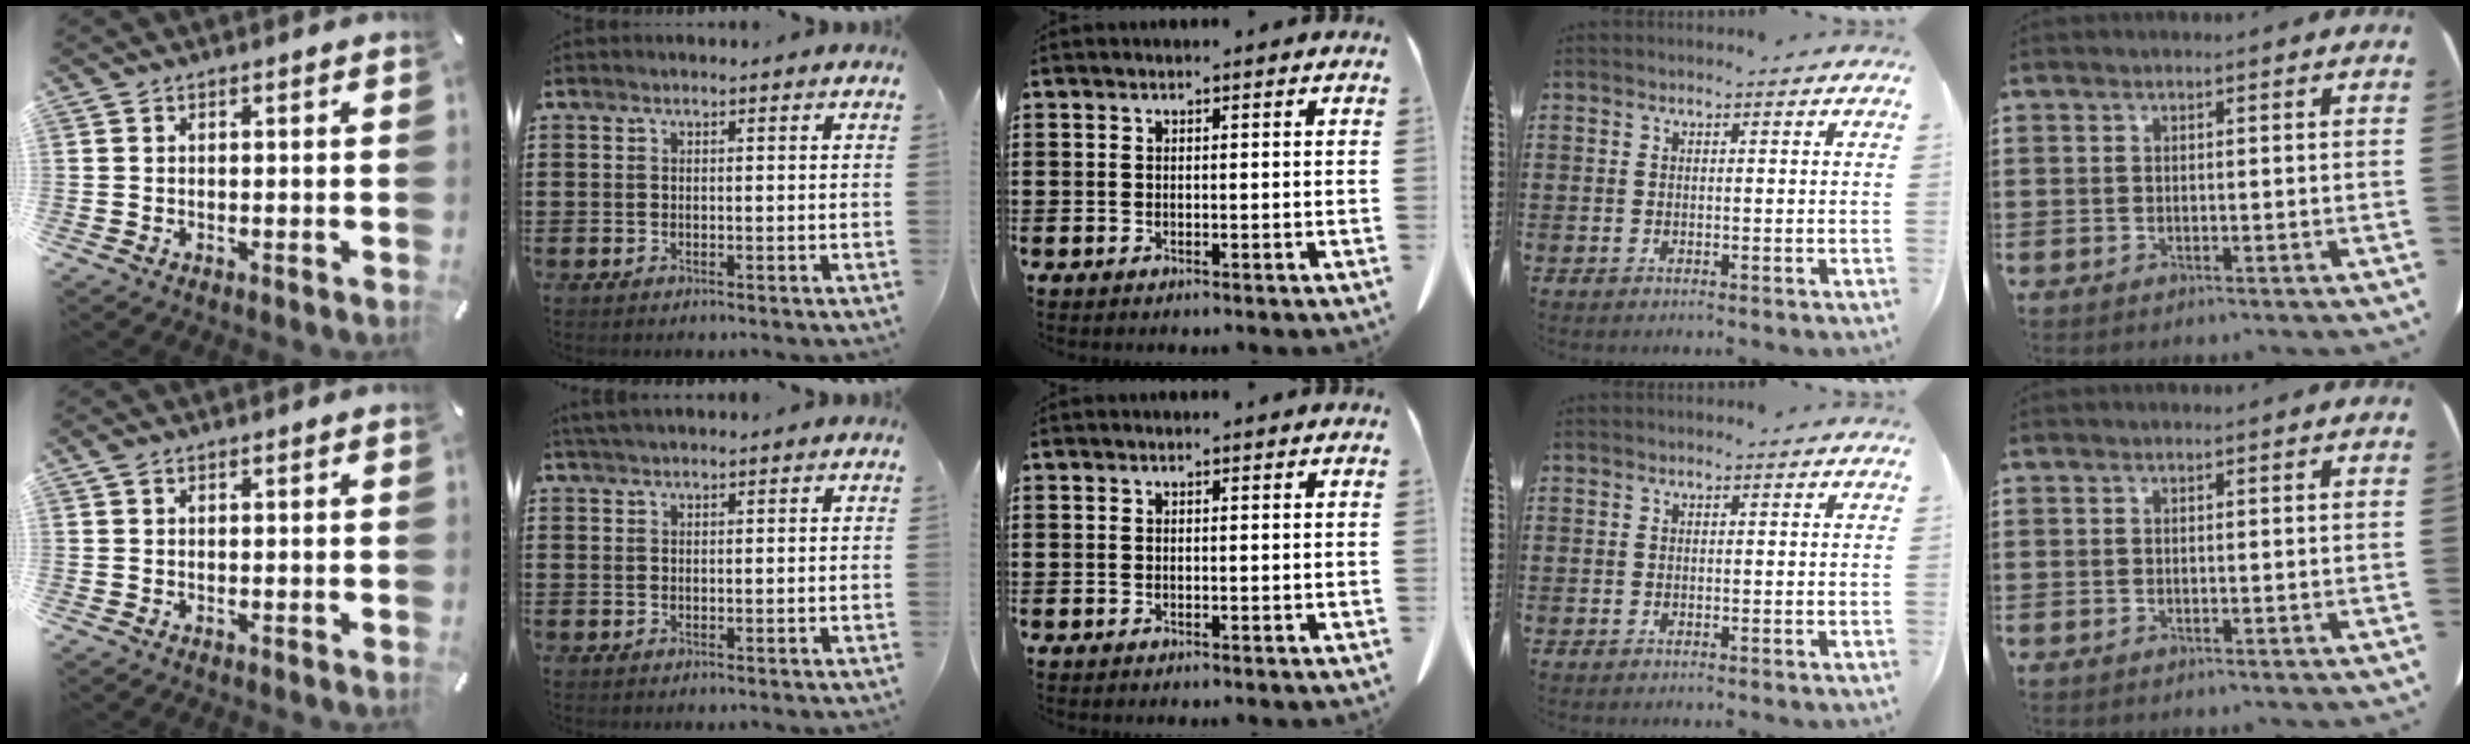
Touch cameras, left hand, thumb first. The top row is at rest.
{"thumb": {"total": 0.9, "force": [0.3, 0.5, 0.6], "torque": [-0.014, 0.004, 0.005]}, "index": {"total": 1.2, "force": [1.1, 0.1, 0.5], "torque": [-0.012, 0.001, 0.020]}}